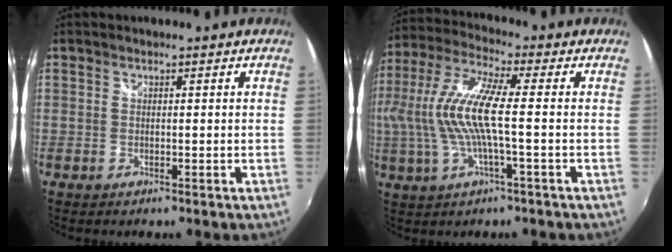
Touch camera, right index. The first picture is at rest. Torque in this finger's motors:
{"motor_torque": [1.62, -0.52, 1.02, 0.21]}